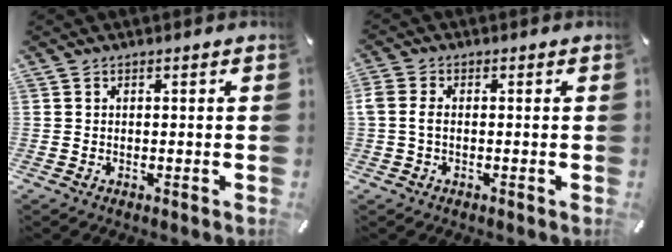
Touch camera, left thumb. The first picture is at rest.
{"total": 2.9, "force": [-0.4, 1.8, 2.3], "torque": [-0.055, 0.000, -0.010]}